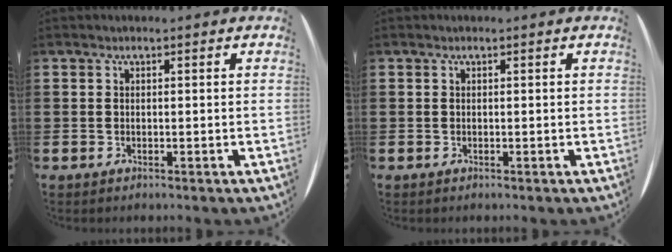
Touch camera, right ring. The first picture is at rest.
{"total": 0.0}